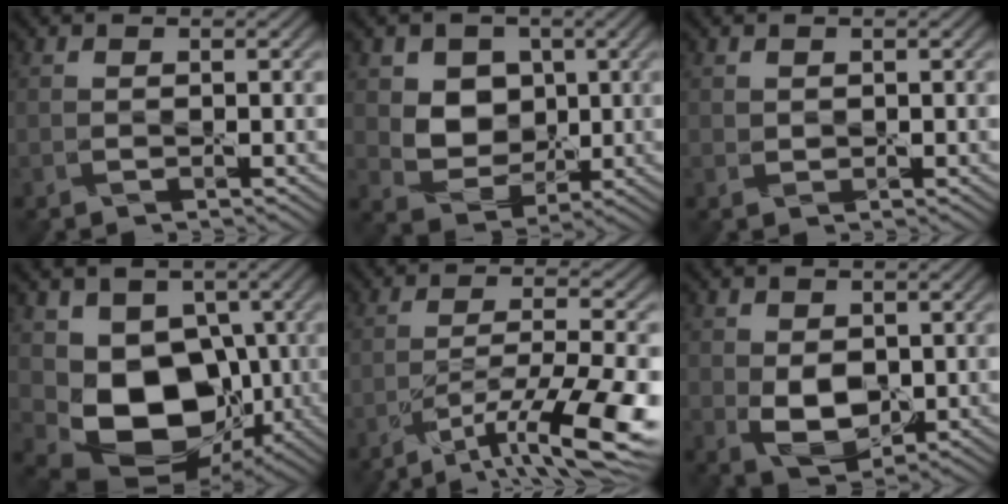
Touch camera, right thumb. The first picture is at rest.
{"total": 6.6, "force": [1.8, 5.5, 3.3], "torque": [-0.089, -0.019, 0.037]}
{"total": 0.7, "force": [0.4, 0.5, 0.2], "torque": [-0.007, -0.004, 0.010]}
{"total": 10.5, "force": [-0.6, 8.1, 6.7], "torque": [-0.132, -0.036, -0.006]}
{"total": 12.6, "force": [-7.1, 2.7, 10.1], "torque": [-0.180, -0.006, -0.111]}
{"total": 5.2, "force": [-0.1, 3.5, 3.8], "torque": [-0.085, -0.014, 0.005]}